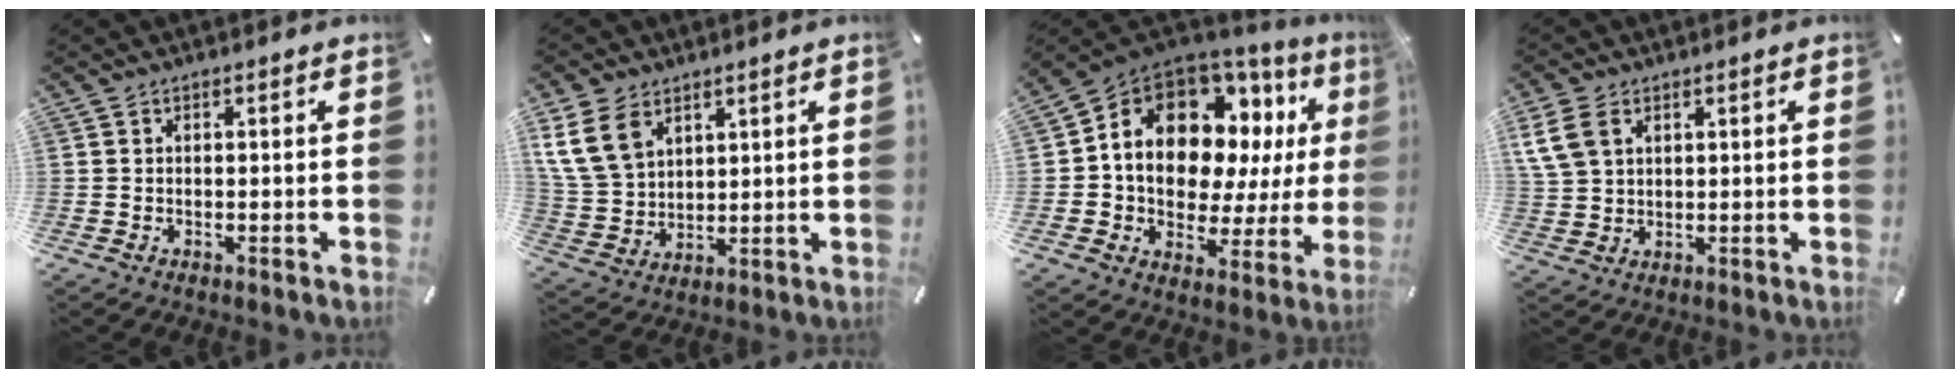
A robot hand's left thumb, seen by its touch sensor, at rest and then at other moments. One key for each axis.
{"total": 10.3, "fx": 5.2, "fy": 7.6, "fz": 4.8, "tx": -0.132, "ty": -0.002, "tz": 0.102}
{"total": 14.9, "fx": 5.8, "fy": 10.3, "fz": 9.1, "tx": -0.172, "ty": -0.053, "tz": 0.098}
{"total": 6.2, "fx": 2.8, "fy": 4.6, "fz": 3.1, "tx": -0.084, "ty": 0.006, "tz": 0.054}